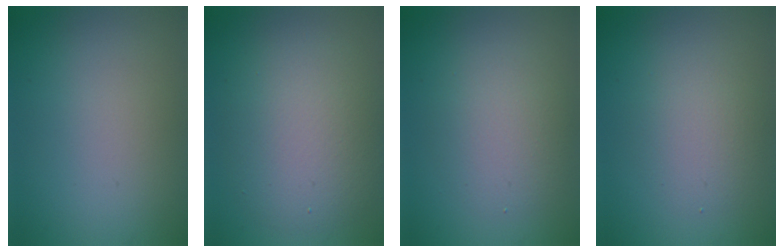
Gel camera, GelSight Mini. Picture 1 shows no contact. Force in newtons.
{"total": 6.4, "press": 6.4, "slide": 0.5}
{"total": 3.4, "press": 3.4, "slide": 0.2}
{"total": 2.6, "press": 2.6, "slide": 0.2}